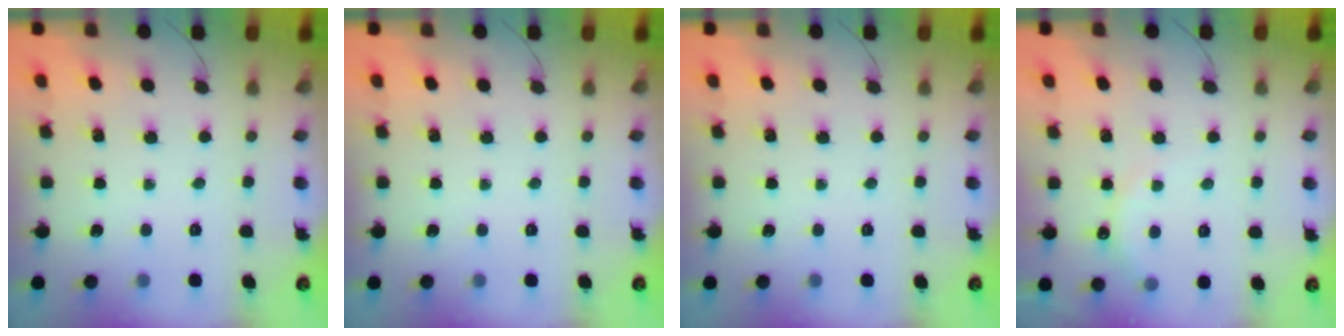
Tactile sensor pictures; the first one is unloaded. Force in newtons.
{"total": 0.0}
{"total": 0.0}
{"total": 6.2, "press": 6.1, "slide": 1.2}